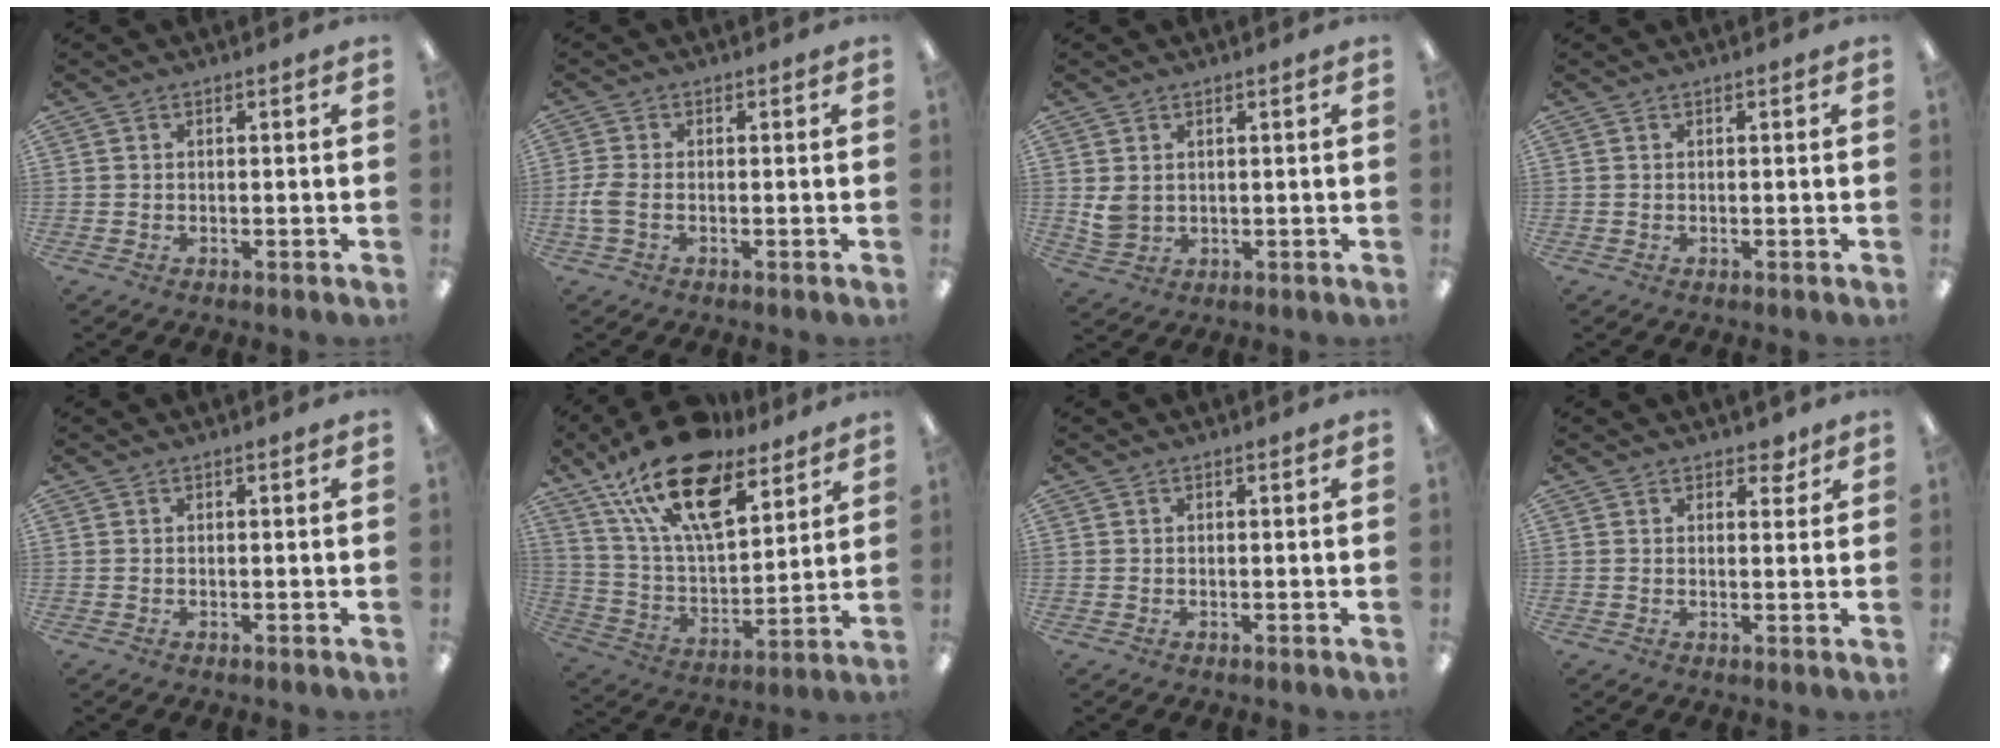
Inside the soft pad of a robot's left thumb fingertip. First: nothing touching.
{"total": 3.6, "force": [-0.7, 1.8, 3.1], "torque": [-0.071, 0.000, -0.016]}
{"total": 3.9, "force": [1.5, 3.0, 2.1], "torque": [-0.040, -0.005, 0.028]}
{"total": 0.0}
{"total": 0.0}
{"total": 21.9, "force": [14.7, 9.5, 13.2], "torque": [-0.242, -0.080, 0.260]}
{"total": 0.0}
{"total": 3.1, "force": [2.1, 1.9, 1.0], "torque": [-0.001, -0.006, 0.034]}